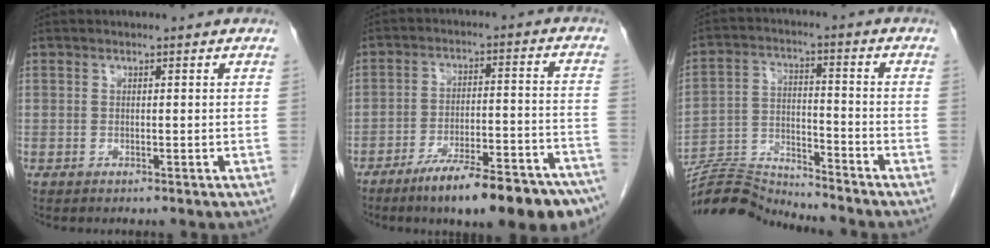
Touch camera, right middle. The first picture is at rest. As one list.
[{"total": 18.7, "force": [-14.2, 3.1, 11.8], "torque": [-0.110, 0.028, -0.212]}, {"total": 10.7, "force": [-10.7, -0.5, 0.4], "torque": [-0.012, 0.016, -0.200]}]